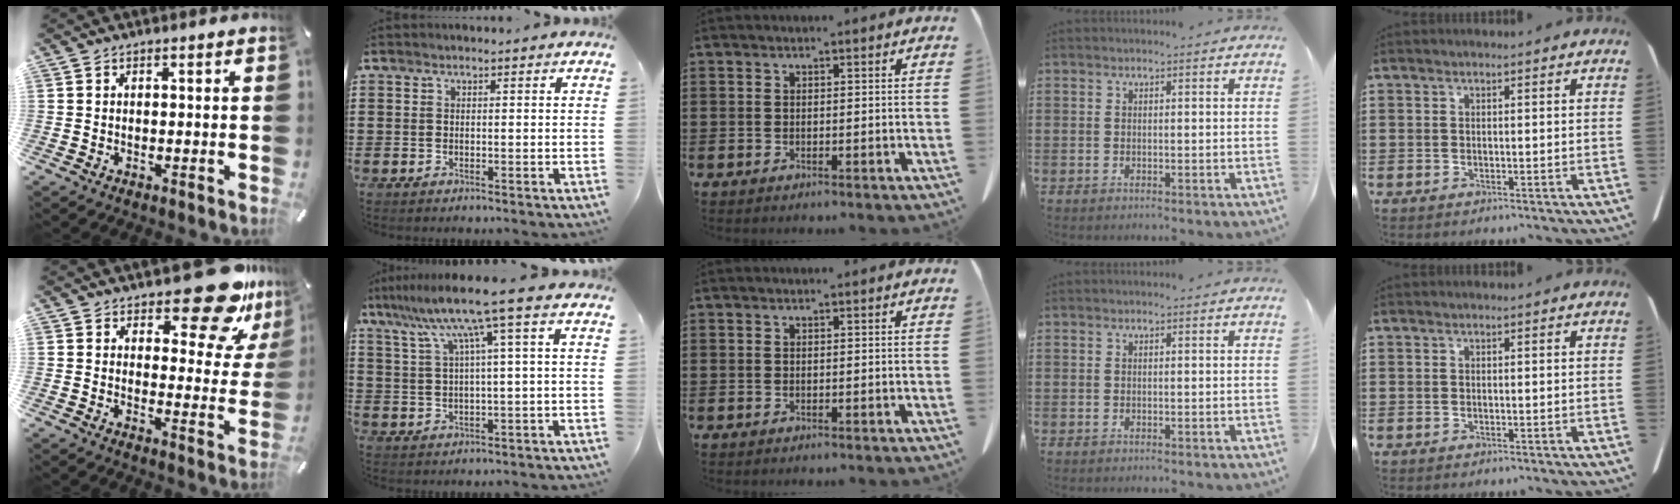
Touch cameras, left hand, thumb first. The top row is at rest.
{"thumb": {"total": 16.1, "force": [12.1, 5.9, 8.9], "torque": [-0.107, -0.092, 0.199]}, "index": {"total": 9.6, "force": [4.8, -0.9, 8.3], "torque": [-0.177, -0.015, 0.076]}}